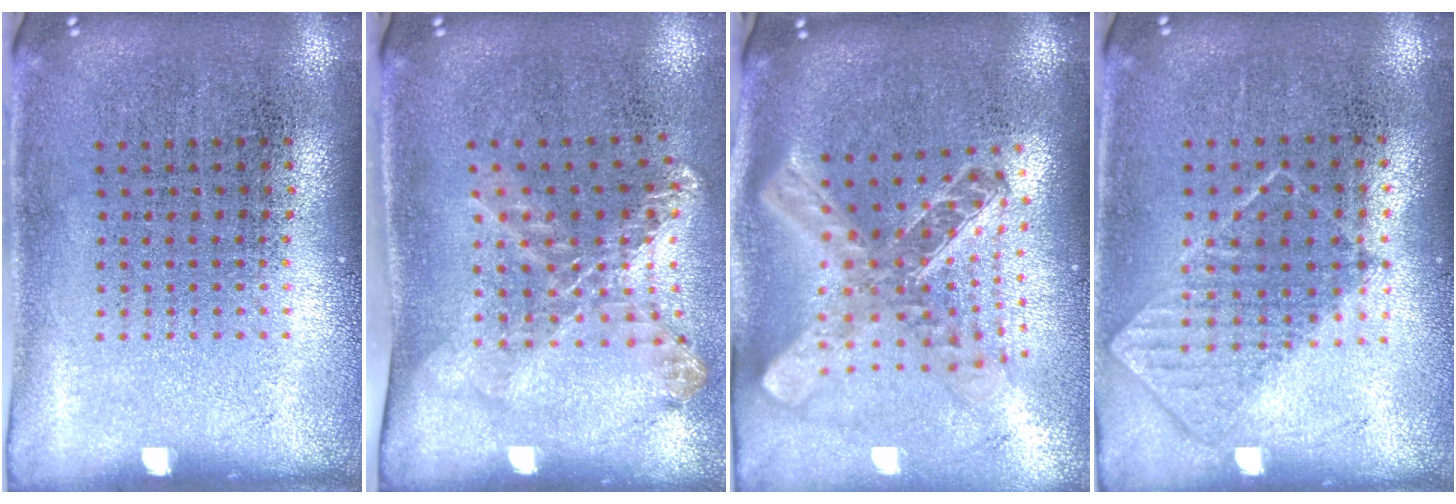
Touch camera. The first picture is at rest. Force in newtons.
{"total": 1.7, "press": 1.3, "slide": 1.1}
{"total": 2.5, "press": 2.0, "slide": 1.6}
{"total": 0.7, "press": 0.7, "slide": 0.2}